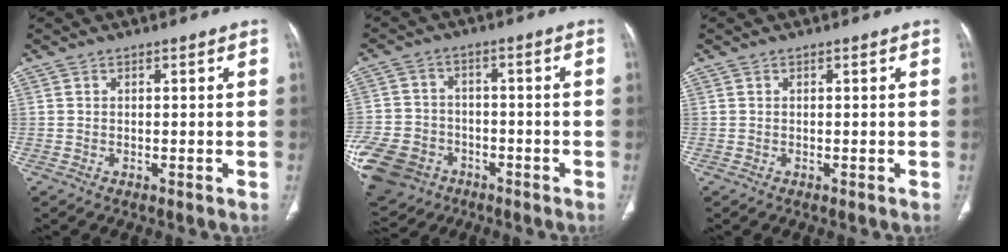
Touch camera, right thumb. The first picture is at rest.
{"total": 17.0, "force": [-7.7, 13.1, 7.7], "torque": [-0.191, 0.024, -0.126]}
{"total": 0.0}